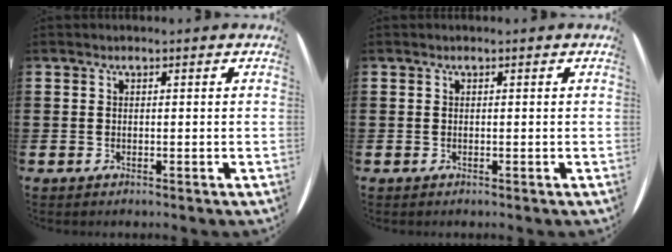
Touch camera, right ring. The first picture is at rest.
{"total": 0.0}